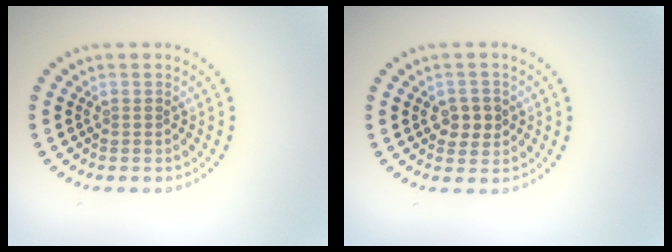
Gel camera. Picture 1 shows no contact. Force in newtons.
{"total": 2.2, "press": 2.2, "slide": 0.3}